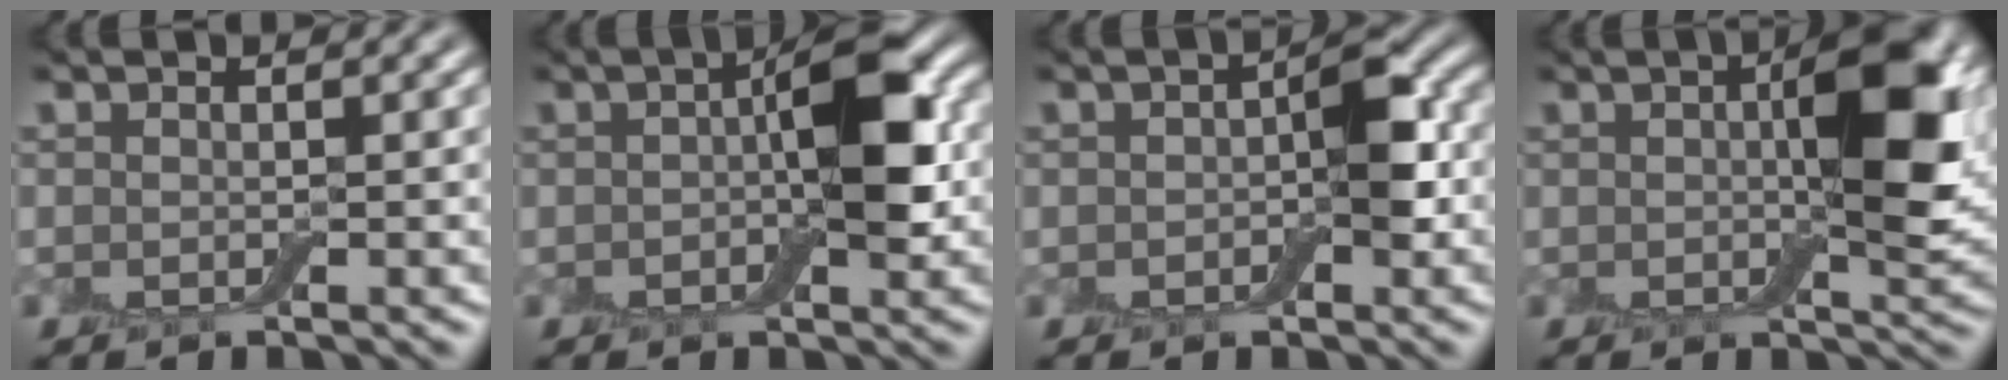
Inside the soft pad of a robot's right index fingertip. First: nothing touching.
{"total": 5.8, "force": [0.3, 2.2, 5.4], "torque": [-0.079, 0.011, -0.002]}
{"total": 3.7, "force": [0.0, 2.0, 3.1], "torque": [-0.040, 0.005, -0.003]}
{"total": 6.4, "force": [0.9, 2.2, 5.9], "torque": [-0.089, 0.006, 0.014]}